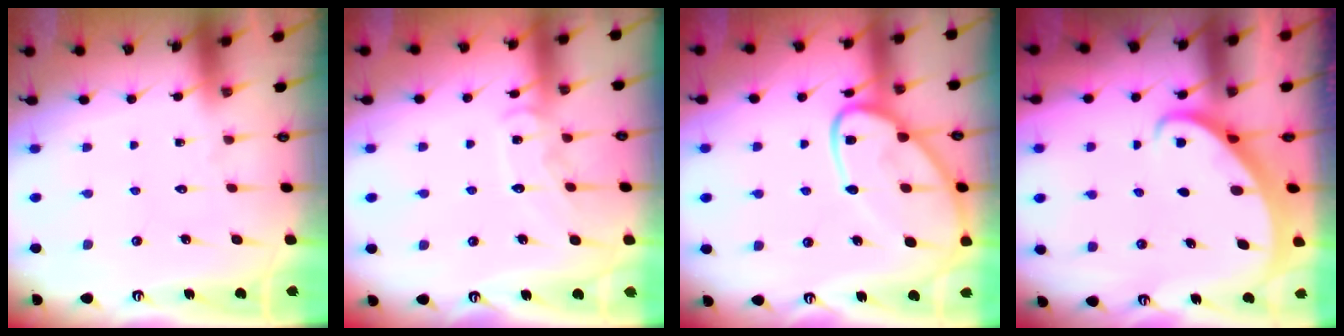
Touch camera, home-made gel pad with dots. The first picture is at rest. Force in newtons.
{"total": 9.3, "press": 9.3, "slide": 0.7}
{"total": 15.3, "press": 15.2, "slide": 1.2}
{"total": 2.7, "press": 2.6, "slide": 0.3}